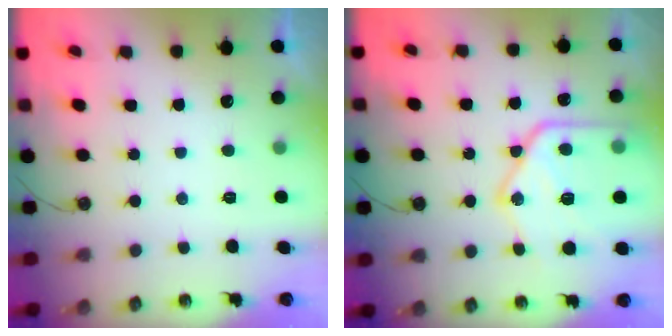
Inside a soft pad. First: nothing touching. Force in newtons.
{"total": 21.3, "press": 21.2, "slide": 1.8}